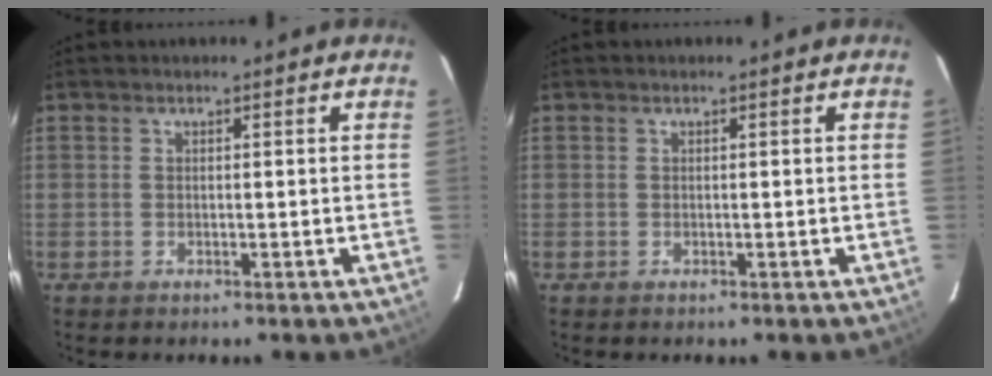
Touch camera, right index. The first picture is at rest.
{"total": 0.0}